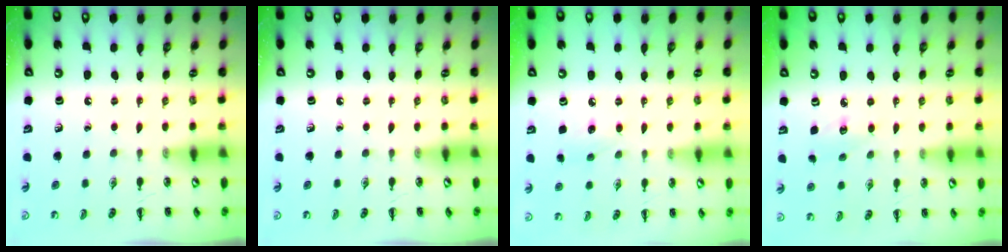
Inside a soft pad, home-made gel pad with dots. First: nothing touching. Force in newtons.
{"total": 0.0}
{"total": 5.9, "press": 5.8, "slide": 1.5}
{"total": 3.2, "press": 3.2, "slide": 0.7}